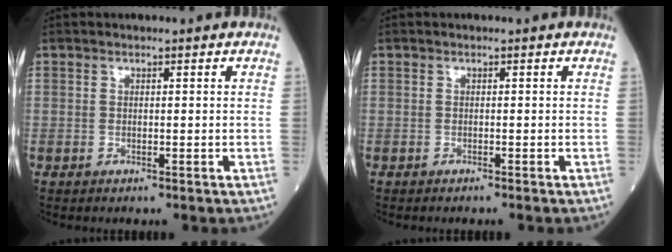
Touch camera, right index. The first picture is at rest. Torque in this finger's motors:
{"motor_torque": [0.03, -0.05, 0.02, 0.01]}